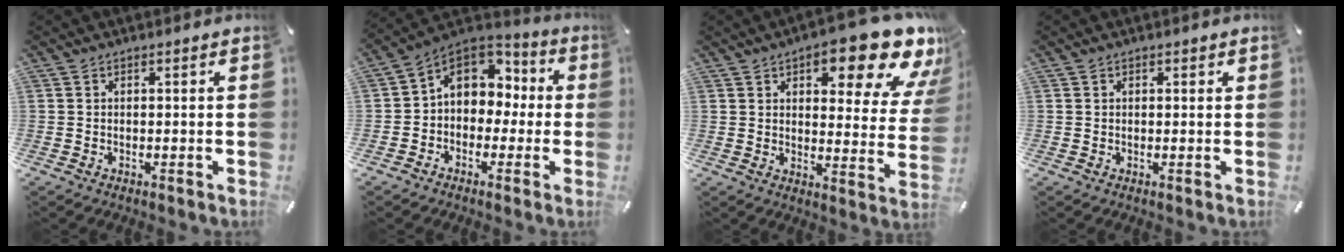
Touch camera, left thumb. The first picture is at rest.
{"total": 9.7, "force": [1.5, 8.2, 4.9], "torque": [-0.091, 0.001, 0.031]}
{"total": 17.5, "force": [10.8, 6.9, 11.9], "torque": [-0.147, -0.073, 0.172]}
{"total": 0.7, "force": [0.3, 0.6, 0.1], "torque": [-0.002, 0.006, 0.004]}